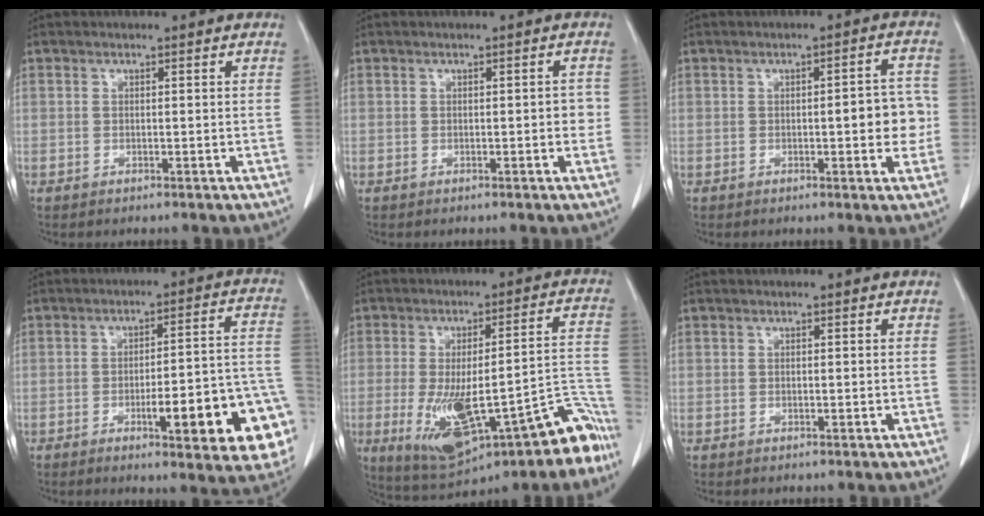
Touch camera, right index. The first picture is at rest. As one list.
[{"total": 1.7, "force": [-0.2, 0.7, 1.5], "torque": [-0.014, 0.003, -0.003]}, {"total": 5.5, "force": [-0.6, 1.6, 5.2], "torque": [-0.060, 0.010, -0.008]}, {"total": 16.6, "force": [-5.9, 2.8, 15.2], "torque": [-0.119, 0.027, -0.064]}, {"total": 20.4, "force": [-10.2, 6.6, 16.4], "torque": [-0.170, 0.034, -0.128]}, {"total": 0.0}]